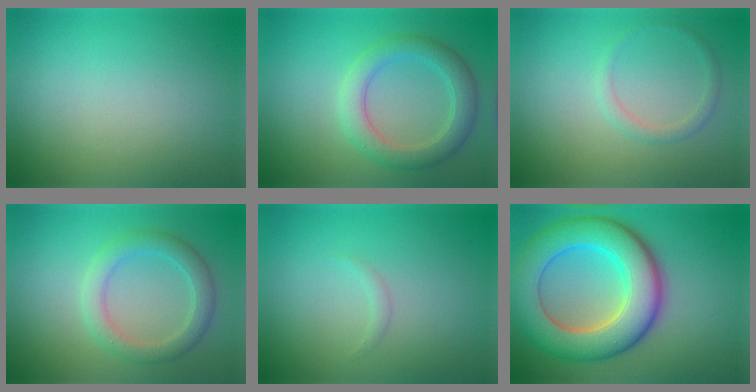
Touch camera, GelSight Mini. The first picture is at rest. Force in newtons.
{"total": 3.8, "press": 3.8, "slide": 0.1}
{"total": 1.1, "press": 1.1, "slide": 0.1}
{"total": 3.1, "press": 3.1, "slide": 0.0}
{"total": 0.6, "press": 0.6, "slide": 0.0}
{"total": 10.4, "press": 10.4, "slide": 0.3}